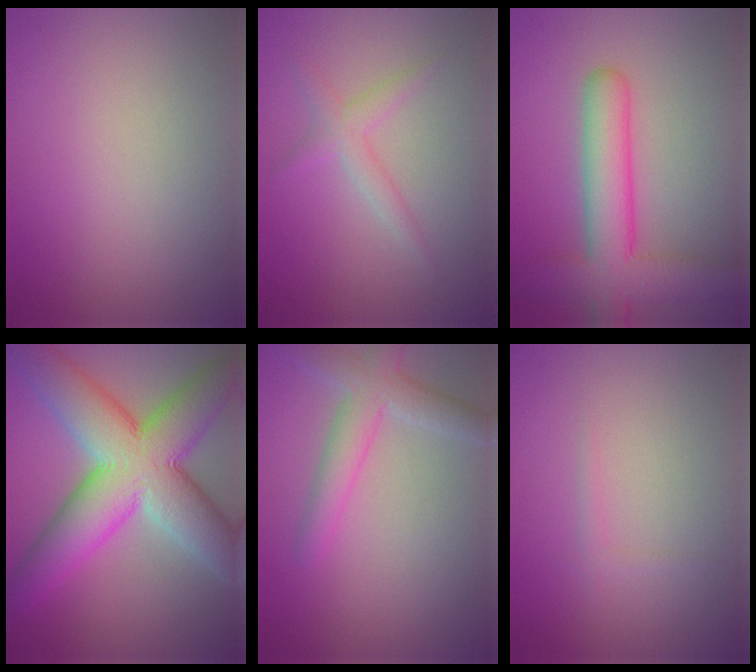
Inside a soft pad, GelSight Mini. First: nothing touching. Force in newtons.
{"total": 2.0, "press": 2.0, "slide": 0.1}
{"total": 7.4, "press": 7.4, "slide": 0.4}
{"total": 13.3, "press": 13.3, "slide": 0.6}
{"total": 3.8, "press": 3.8, "slide": 0.2}
{"total": 0.9, "press": 0.8, "slide": 0.1}